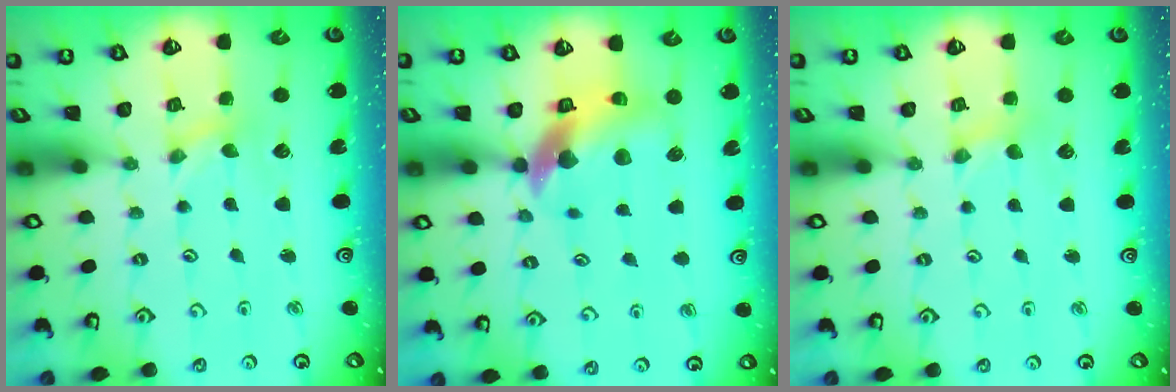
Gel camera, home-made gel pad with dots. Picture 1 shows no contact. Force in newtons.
{"total": 12.1, "press": 12.0, "slide": 1.7}
{"total": 2.3, "press": 2.3, "slide": 0.2}